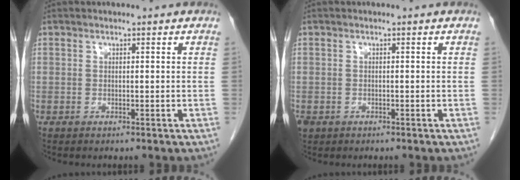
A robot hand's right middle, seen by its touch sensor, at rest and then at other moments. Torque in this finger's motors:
{"motor_torque": [0.10, -0.07, 0.00, 0.00]}